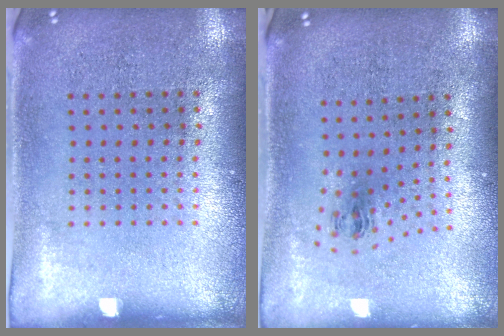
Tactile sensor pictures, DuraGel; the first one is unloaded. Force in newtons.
{"total": 0.9, "press": 0.4, "slide": 0.9}